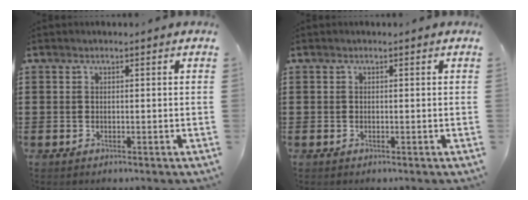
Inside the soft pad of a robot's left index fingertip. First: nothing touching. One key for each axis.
{"total": 0.0}